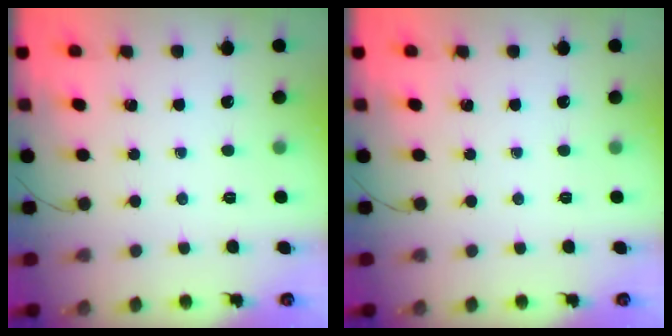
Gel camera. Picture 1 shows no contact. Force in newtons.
{"total": 0.0}